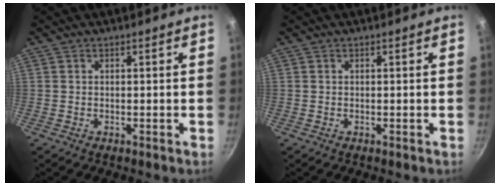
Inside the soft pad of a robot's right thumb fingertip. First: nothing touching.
{"total": 0.0}